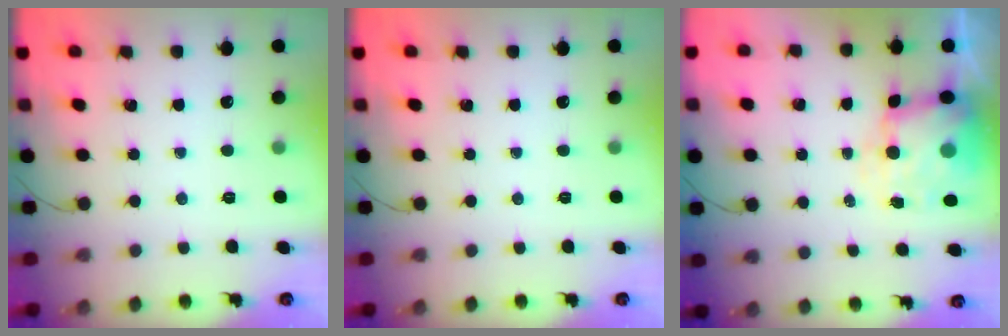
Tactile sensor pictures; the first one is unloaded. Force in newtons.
{"total": 0.0}
{"total": 9.0, "press": 8.8, "slide": 2.0}